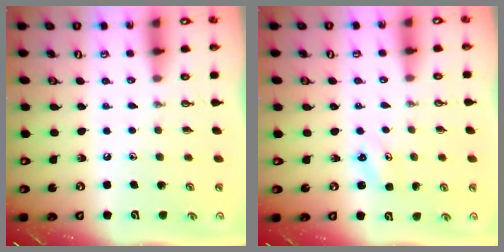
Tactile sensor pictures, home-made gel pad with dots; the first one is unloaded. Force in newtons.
{"total": 2.9, "press": 2.9, "slide": 0.3}